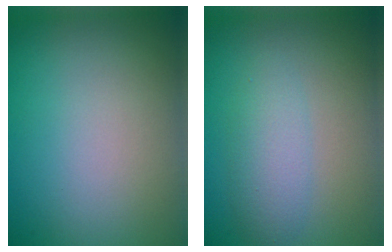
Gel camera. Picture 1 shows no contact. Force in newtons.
{"total": 2.8, "press": 2.8, "slide": 0.1}